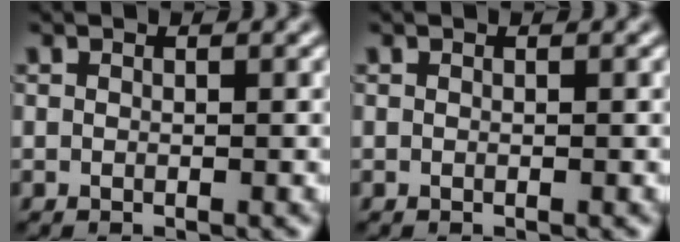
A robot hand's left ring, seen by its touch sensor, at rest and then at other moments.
{"total": 0.0}